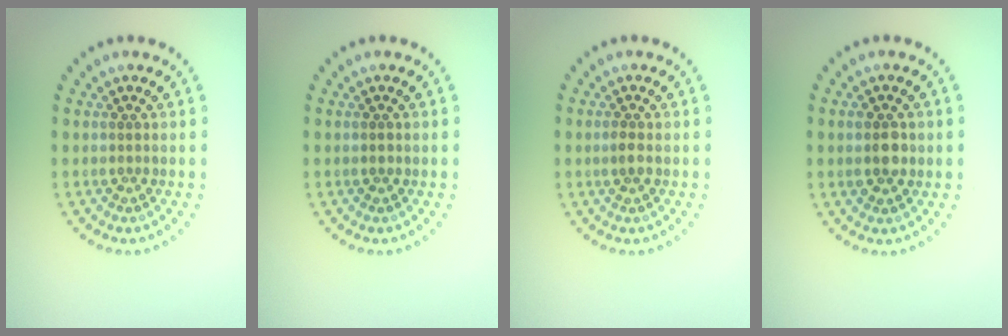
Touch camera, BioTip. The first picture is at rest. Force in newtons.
{"total": 0.5, "press": 0.5, "slide": 0.2}
{"total": 1.1, "press": 1.1, "slide": 0.2}
{"total": 2.6, "press": 2.5, "slide": 0.3}